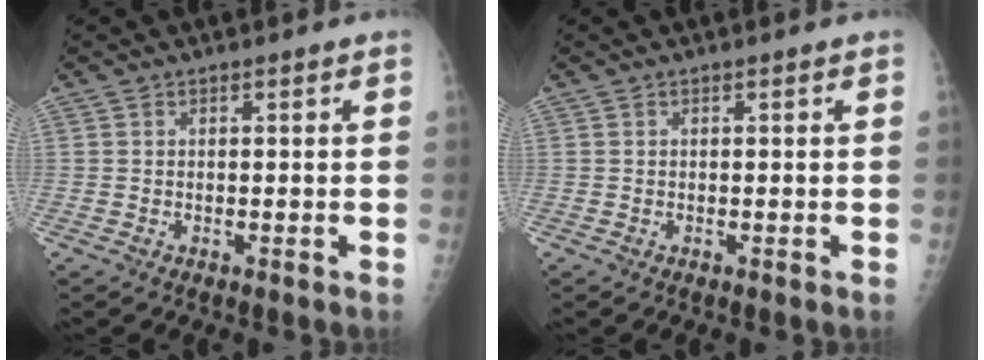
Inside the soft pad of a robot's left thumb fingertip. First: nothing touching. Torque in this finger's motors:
{"motor_torque": [0.10, 0.04, -0.06, -0.07, 0.00]}